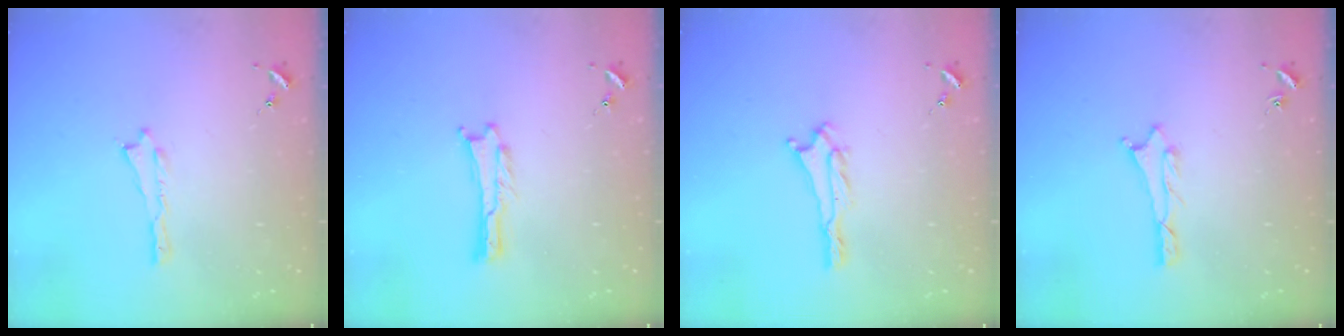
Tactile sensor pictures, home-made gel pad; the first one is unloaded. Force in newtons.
{"total": 0.0}
{"total": 1.0, "press": 1.0, "slide": 0.1}
{"total": 0.9, "press": 0.8, "slide": 0.1}